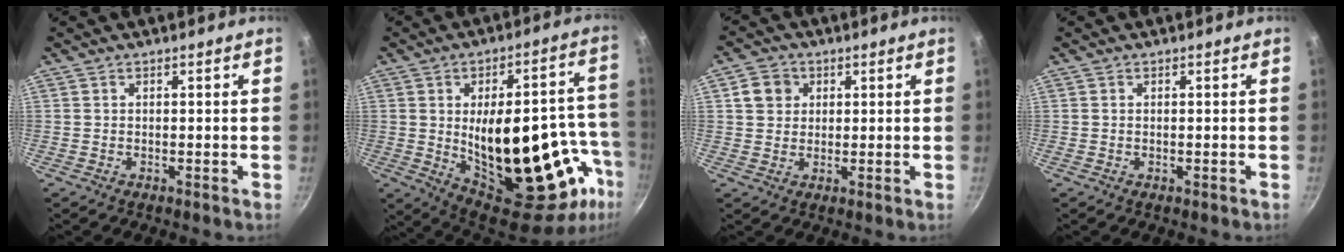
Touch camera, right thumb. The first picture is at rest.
{"total": 30.1, "force": [-5.8, 13.9, 26.0], "torque": [-0.314, 0.010, -0.051]}
{"total": 5.0, "force": [1.5, 4.4, 1.8], "torque": [-0.007, 0.006, 0.023]}
{"total": 0.0}